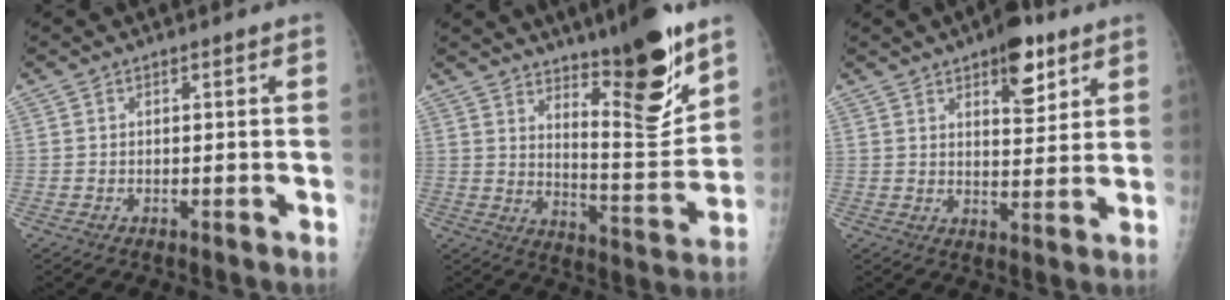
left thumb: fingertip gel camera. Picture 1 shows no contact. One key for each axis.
{"total": 16.3, "fx": 10.9, "fy": 4.0, "fz": 11.4, "tx": -0.130, "ty": -0.090, "tz": 0.178}
{"total": 9.1, "fx": 5.4, "fy": 4.0, "fz": 6.1, "tx": -0.061, "ty": -0.028, "tz": 0.076}